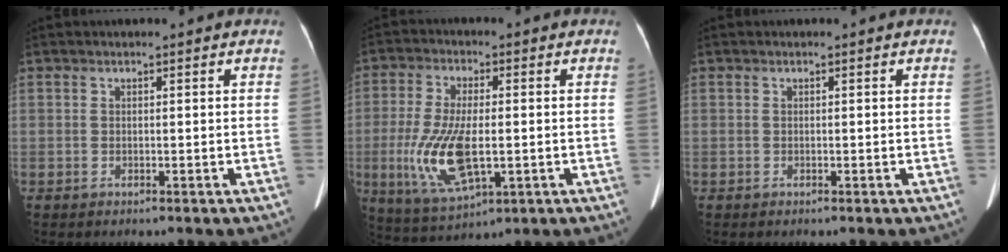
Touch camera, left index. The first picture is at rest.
{"total": 11.3, "force": [-1.9, 3.9, 10.4], "torque": [-0.226, -0.013, -0.026]}
{"total": 0.0}